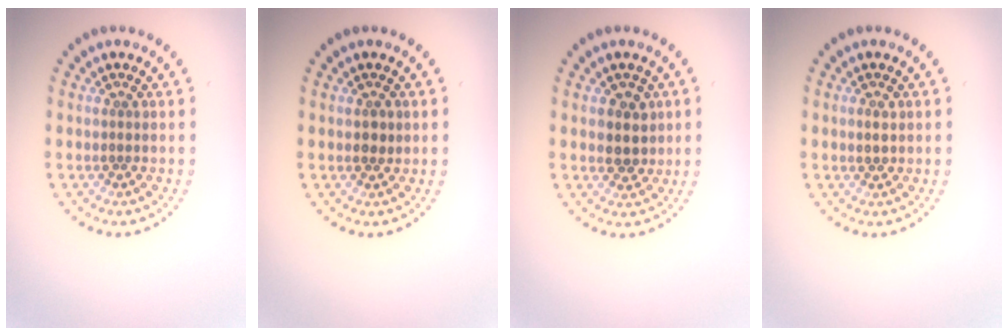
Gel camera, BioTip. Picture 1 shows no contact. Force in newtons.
{"total": 1.2, "press": 1.2, "slide": 0.2}
{"total": 2.6, "press": 2.4, "slide": 0.8}
{"total": 1.1, "press": 1.1, "slide": 0.2}